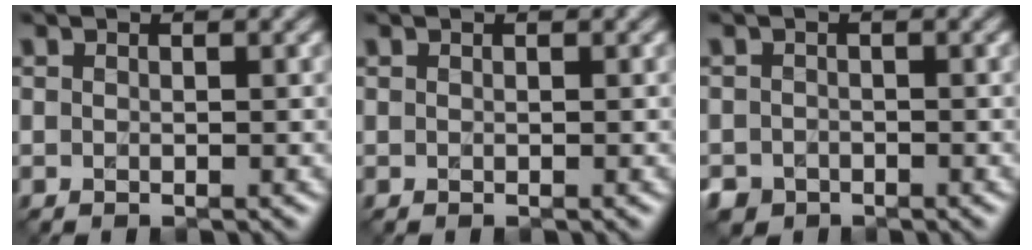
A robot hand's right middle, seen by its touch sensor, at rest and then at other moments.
{"total": 0.0}
{"total": 1.7, "force": [-1.0, 1.4, 0.2], "torque": [0.000, -0.010, -0.018]}